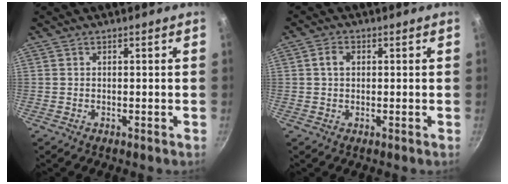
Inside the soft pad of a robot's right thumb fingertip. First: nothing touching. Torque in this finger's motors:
{"motor_torque": [-0.31, 0.34, 0.65, -0.31, 0.03]}